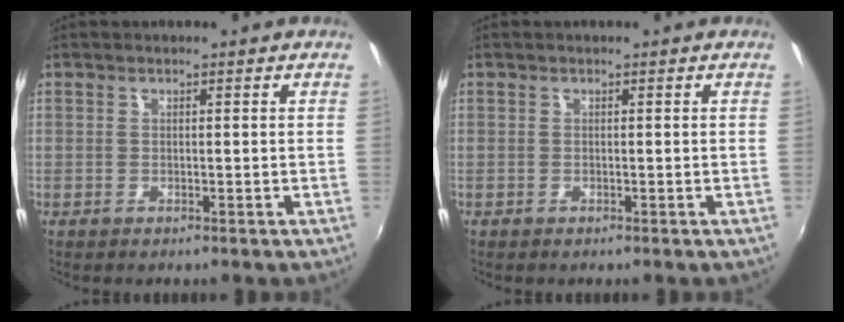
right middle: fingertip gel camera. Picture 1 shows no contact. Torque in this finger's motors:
{"motor_torque": [-0.37, 0.07, 0.00, -0.01]}